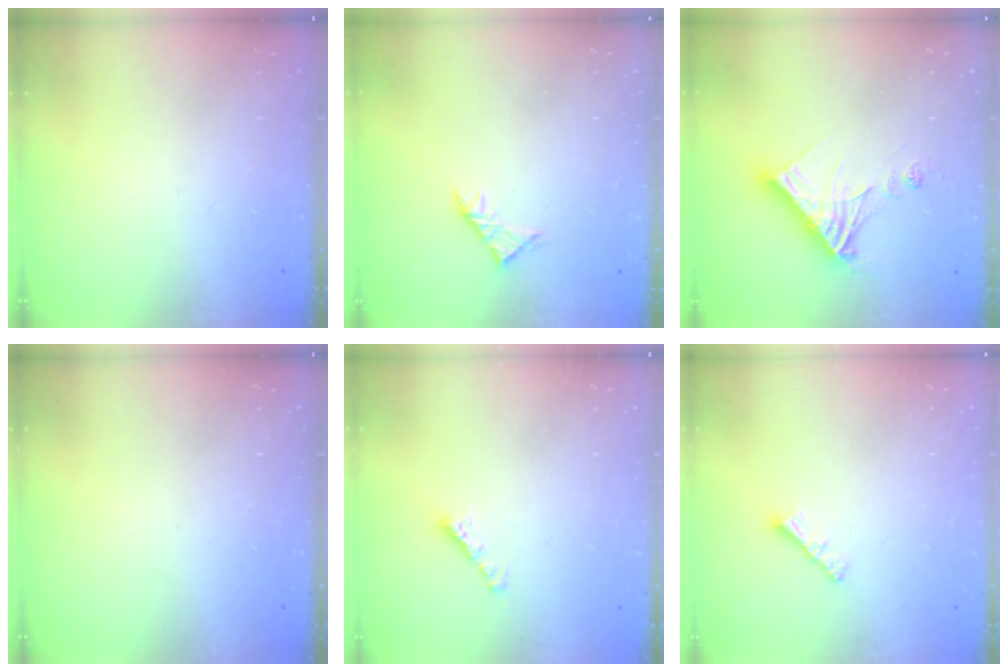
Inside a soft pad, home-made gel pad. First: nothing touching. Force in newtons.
{"total": 2.9, "press": 2.8, "slide": 0.8}
{"total": 14.1, "press": 14.0, "slide": 1.5}
{"total": 0.0}
{"total": 2.4, "press": 2.4, "slide": 0.4}
{"total": 2.2, "press": 2.1, "slide": 0.6}